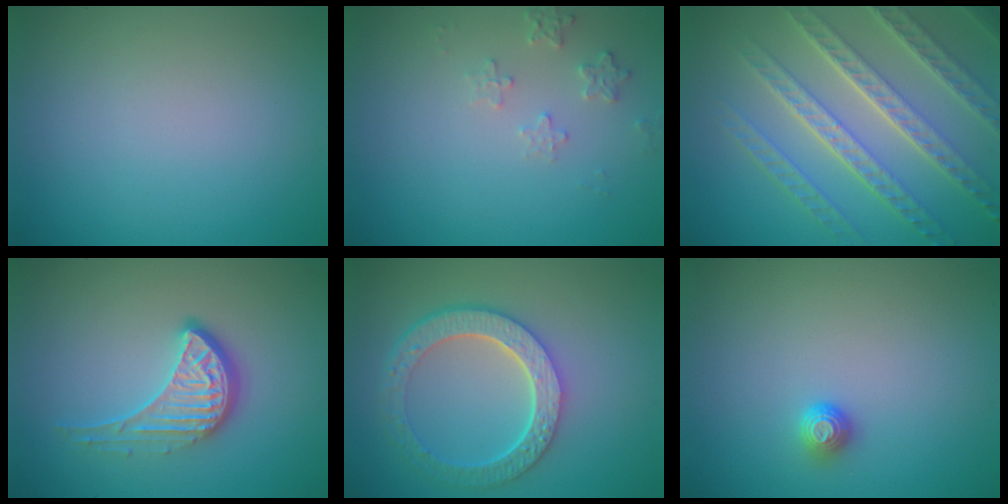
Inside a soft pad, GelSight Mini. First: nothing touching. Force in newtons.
{"total": 1.6, "press": 1.6, "slide": 0.4}
{"total": 8.3, "press": 5.8, "slide": 5.9}
{"total": 4.1, "press": 3.0, "slide": 2.8}
{"total": 6.0, "press": 4.5, "slide": 3.9}
{"total": 1.1, "press": 1.0, "slide": 0.5}